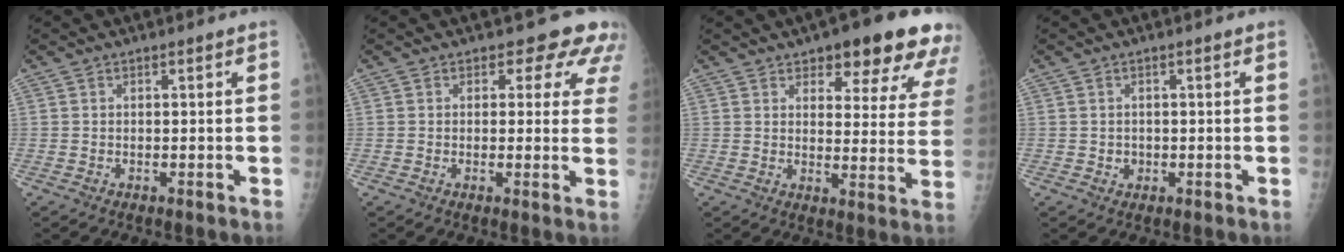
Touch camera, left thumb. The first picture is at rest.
{"total": 7.4, "force": [5.3, 4.4, 2.7], "torque": [0.017, -0.019, 0.039]}
{"total": 17.8, "force": [12.1, 6.4, 11.4], "torque": [-0.096, -0.051, 0.141]}
{"total": 1.2, "force": [-0.1, 1.1, 0.4], "torque": [-0.002, 0.002, 0.002]}